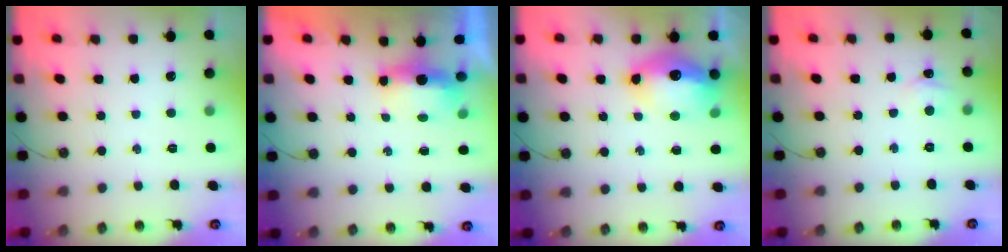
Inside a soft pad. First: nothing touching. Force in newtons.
{"total": 11.6, "press": 6.5, "slide": 9.7}
{"total": 14.4, "press": 14.3, "slide": 1.3}
{"total": 4.1, "press": 4.0, "slide": 0.6}